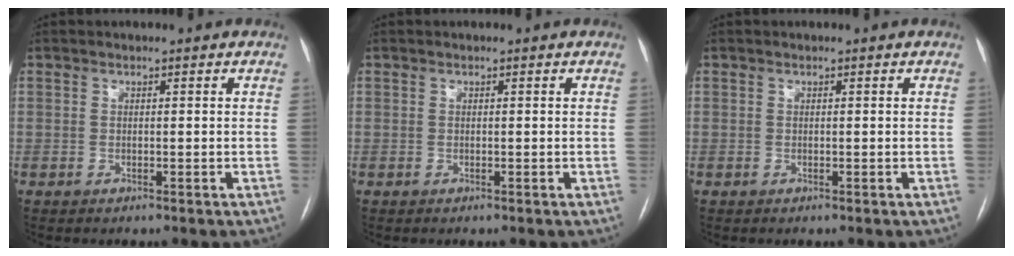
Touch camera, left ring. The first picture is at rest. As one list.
[{"total": 0.0}, {"total": 0.0}]